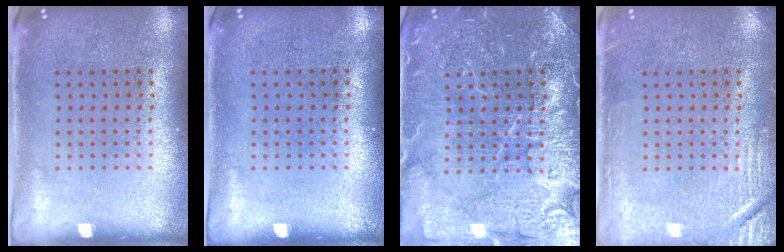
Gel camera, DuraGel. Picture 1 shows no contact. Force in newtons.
{"total": 0.0}
{"total": 7.1, "press": 7.0, "slide": 1.0}
{"total": 2.7, "press": 2.7, "slide": 0.4}